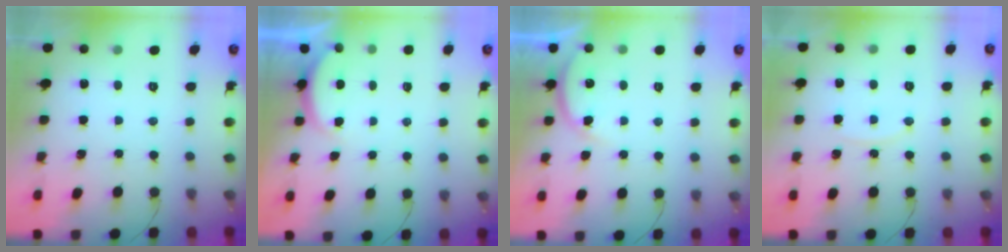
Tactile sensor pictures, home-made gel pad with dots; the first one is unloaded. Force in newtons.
{"total": 2.4, "press": 2.4, "slide": 0.6}
{"total": 4.8, "press": 4.7, "slide": 0.6}
{"total": 6.4, "press": 6.4, "slide": 0.3}